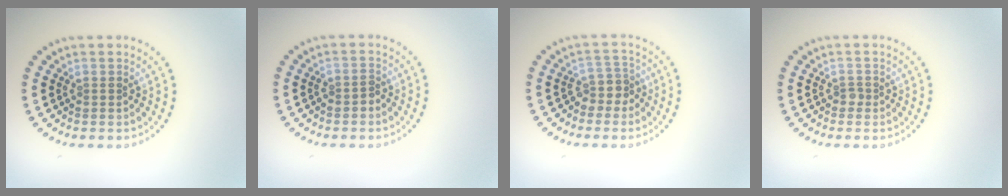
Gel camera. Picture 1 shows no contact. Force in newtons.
{"total": 1.1, "press": 1.0, "slide": 0.5}
{"total": 2.2, "press": 1.7, "slide": 1.5}
{"total": 0.6, "press": 0.5, "slide": 0.4}